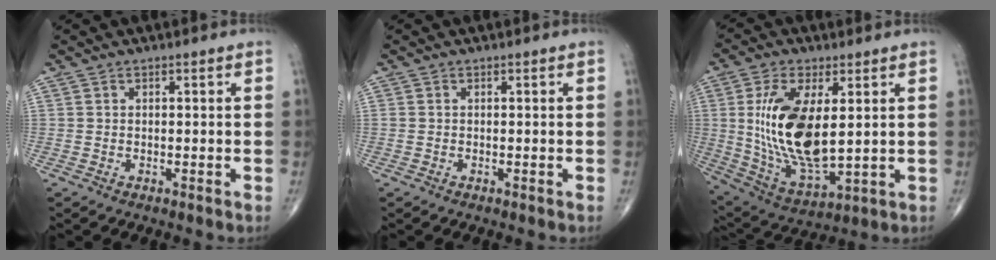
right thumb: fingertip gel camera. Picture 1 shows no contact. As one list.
[{"total": 0.0}, {"total": 18.1, "force": [2.6, 8.3, 15.9], "torque": [-0.307, -0.023, 0.064]}]